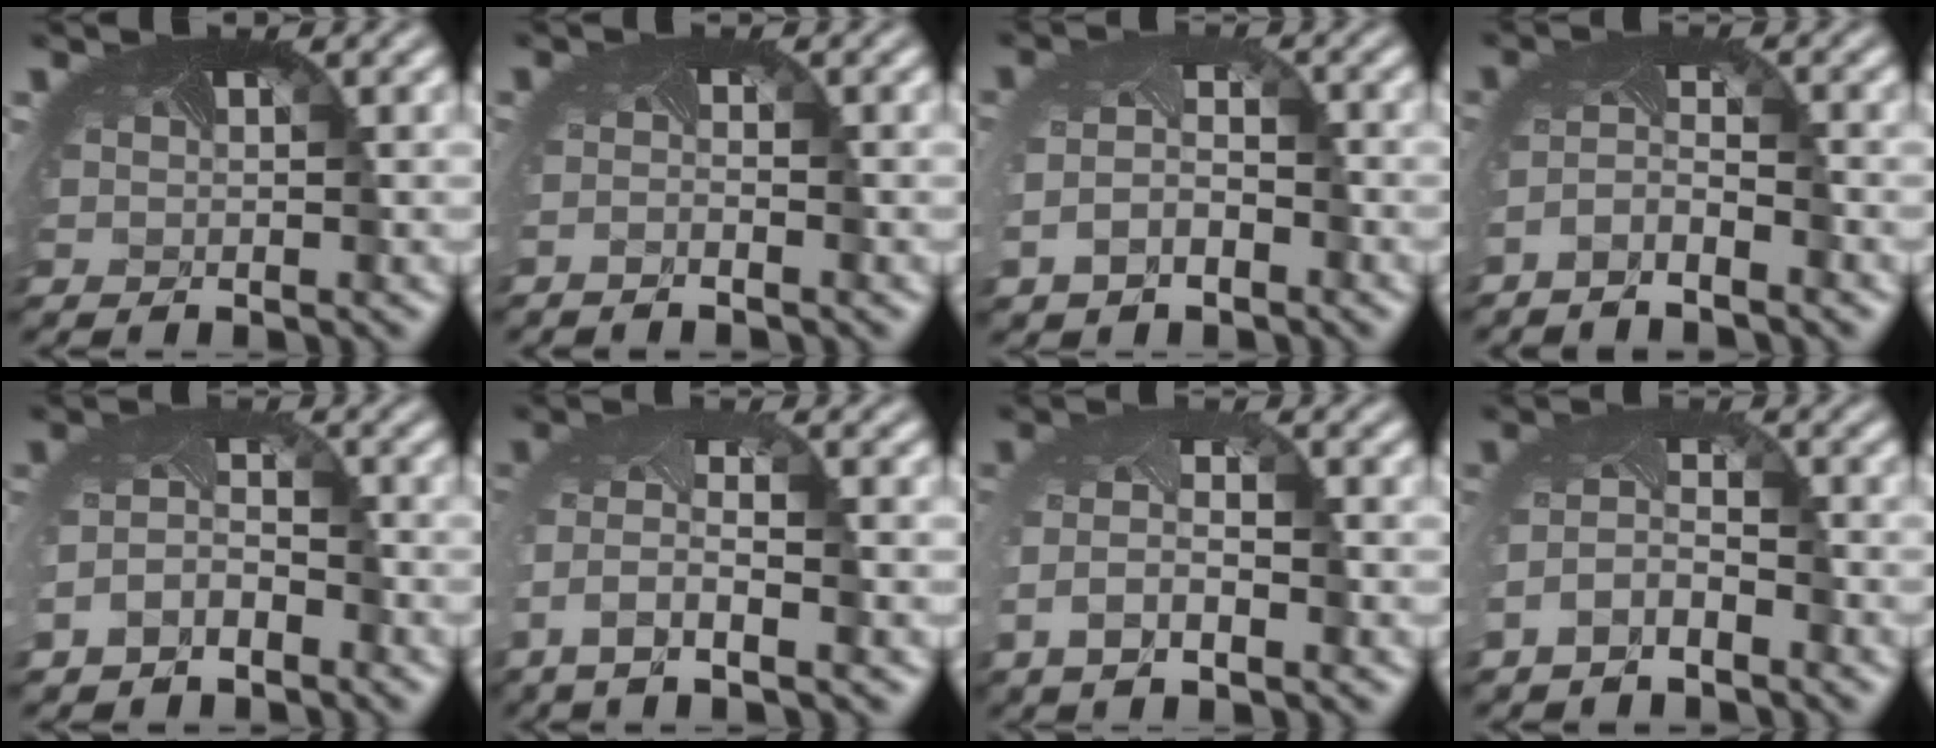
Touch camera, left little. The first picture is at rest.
{"total": 1.2, "force": [-1.1, -0.3, 0.1], "torque": [-0.004, -0.009, -0.022]}
{"total": 3.6, "force": [-1.8, 2.2, 2.2], "torque": [-0.054, -0.012, -0.035]}
{"total": 2.4, "force": [-2.2, 0.0, 1.0], "torque": [-0.029, -0.003, -0.048]}
{"total": 3.1, "force": [-2.2, 1.8, 1.3], "torque": [-0.034, -0.007, -0.048]}
{"total": 5.9, "force": [-2.8, 2.1, 4.7], "torque": [-0.115, -0.014, -0.050]}
{"total": 4.3, "force": [-1.6, 1.9, 3.6], "torque": [-0.080, -0.006, -0.031]}
{"total": 3.1, "force": [-2.3, 1.3, 1.5], "torque": [-0.039, -0.006, -0.050]}